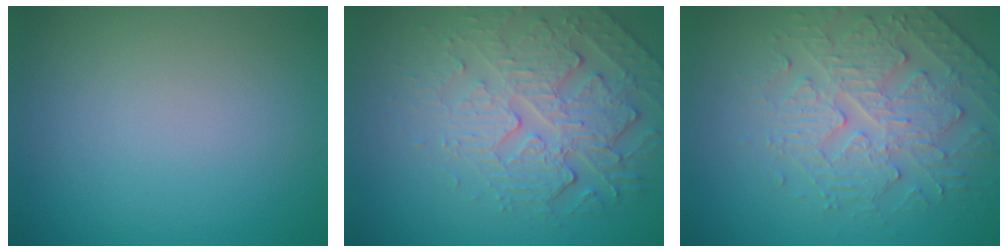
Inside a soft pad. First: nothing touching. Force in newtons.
{"total": 4.5, "press": 4.1, "slide": 1.8}
{"total": 4.4, "press": 3.9, "slide": 2.1}